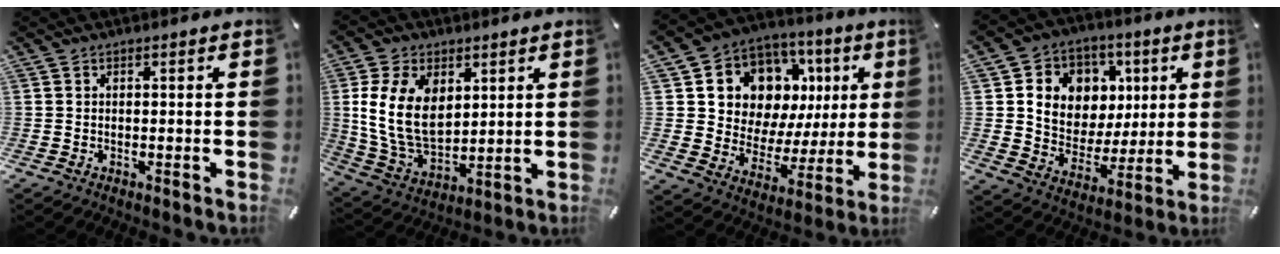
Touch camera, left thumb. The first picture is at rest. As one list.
[{"total": 14.7, "force": [3.7, 10.2, 10.0], "torque": [-0.225, -0.007, 0.066]}, {"total": 12.3, "force": [5.9, 10.0, 4.1], "torque": [-0.066, -0.059, 0.114]}, {"total": 11.1, "force": [2.4, 10.6, 2.5], "torque": [-0.042, -0.021, 0.052]}]